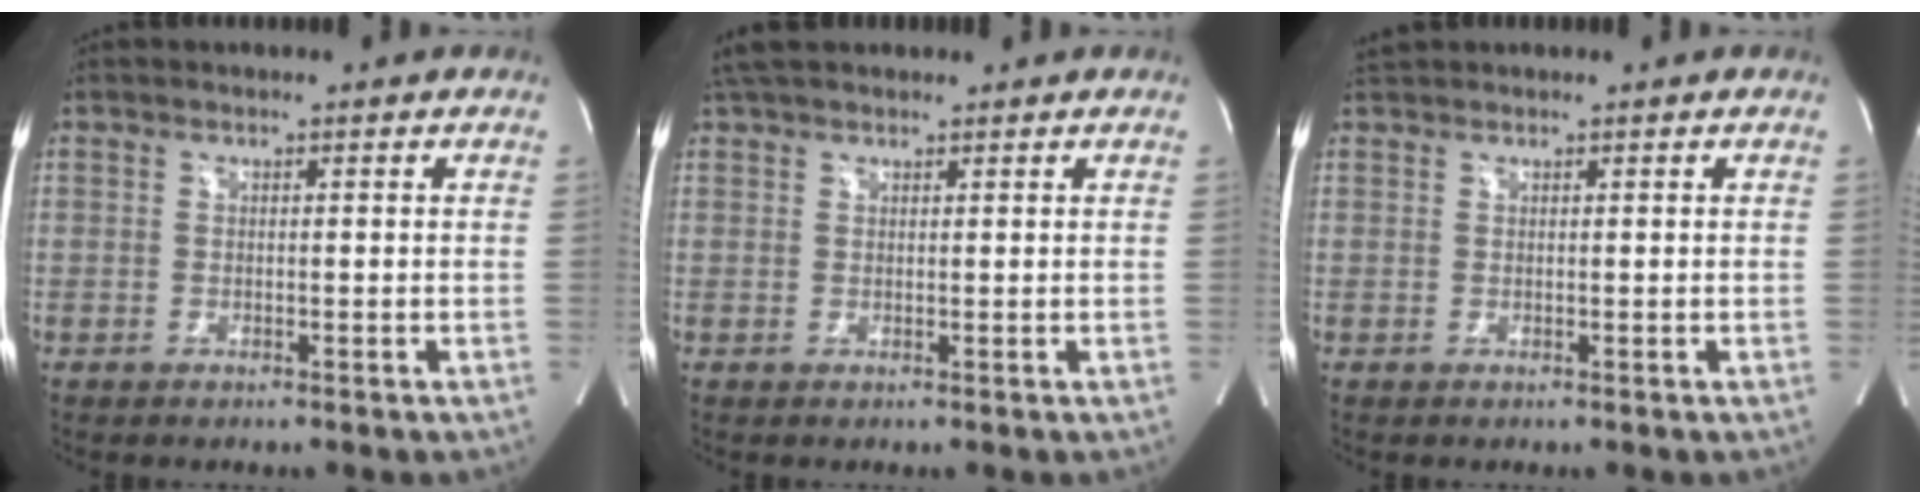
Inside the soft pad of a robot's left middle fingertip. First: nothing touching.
{"total": 4.6, "force": [3.9, 1.5, 1.9], "torque": [-0.034, 0.033, 0.071]}
{"total": 1.2, "force": [1.2, -0.1, 0.1], "torque": [-0.012, 0.016, 0.031]}